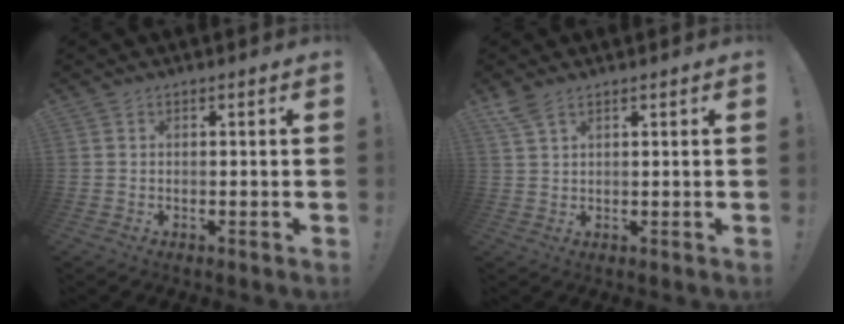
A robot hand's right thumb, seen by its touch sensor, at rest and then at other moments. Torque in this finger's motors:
{"motor_torque": [0.12, 0.11, 0.30, 0.05, 0.11]}